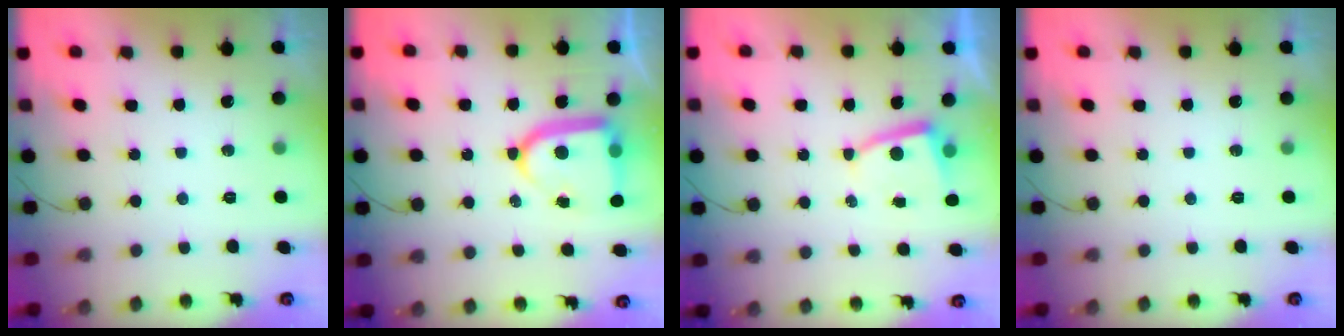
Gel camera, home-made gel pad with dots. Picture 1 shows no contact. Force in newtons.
{"total": 13.8, "press": 13.7, "slide": 1.4}
{"total": 4.0, "press": 3.9, "slide": 0.5}
{"total": 0.0}